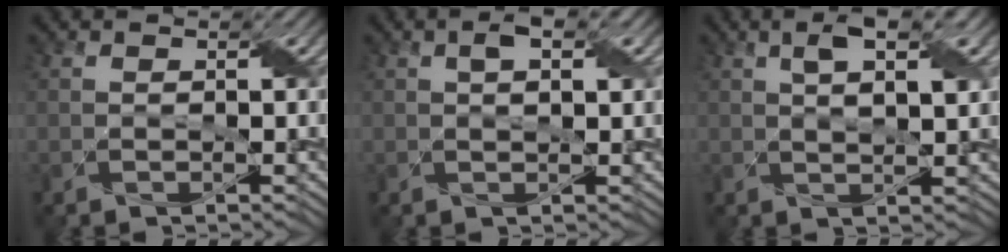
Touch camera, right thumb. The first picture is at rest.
{"total": 2.6, "force": [0.7, 1.1, 2.2], "torque": [-0.046, 0.004, 0.012]}
{"total": 4.5, "force": [1.5, 1.5, 3.9], "torque": [-0.071, 0.007, 0.025]}